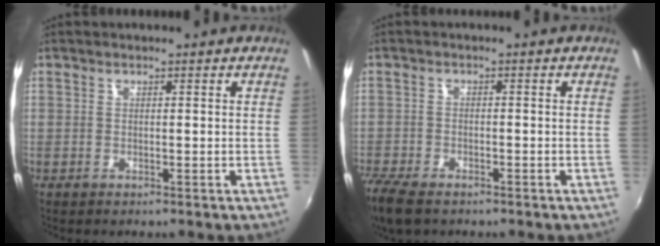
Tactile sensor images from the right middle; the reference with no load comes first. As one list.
[{"total": 7.9, "force": [-6.0, 2.9, 4.1], "torque": [-0.116, -0.031, -0.117]}]